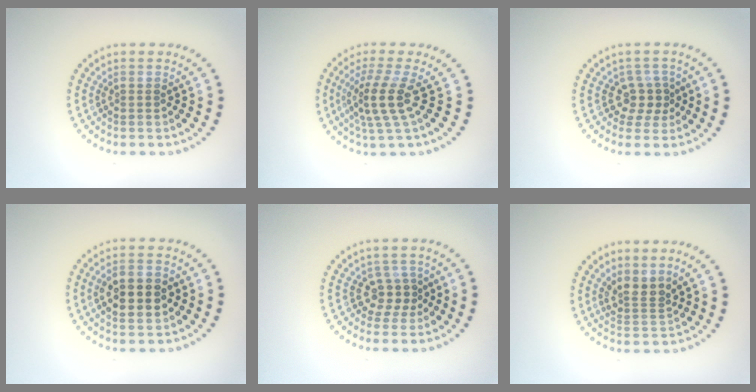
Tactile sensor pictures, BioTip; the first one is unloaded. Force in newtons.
{"total": 3.7, "press": 2.8, "slide": 2.5}
{"total": 2.4, "press": 1.8, "slide": 1.5}
{"total": 4.6, "press": 4.6, "slide": 0.1}
{"total": 2.4, "press": 1.8, "slide": 1.5}
{"total": 2.5, "press": 1.8, "slide": 1.7}